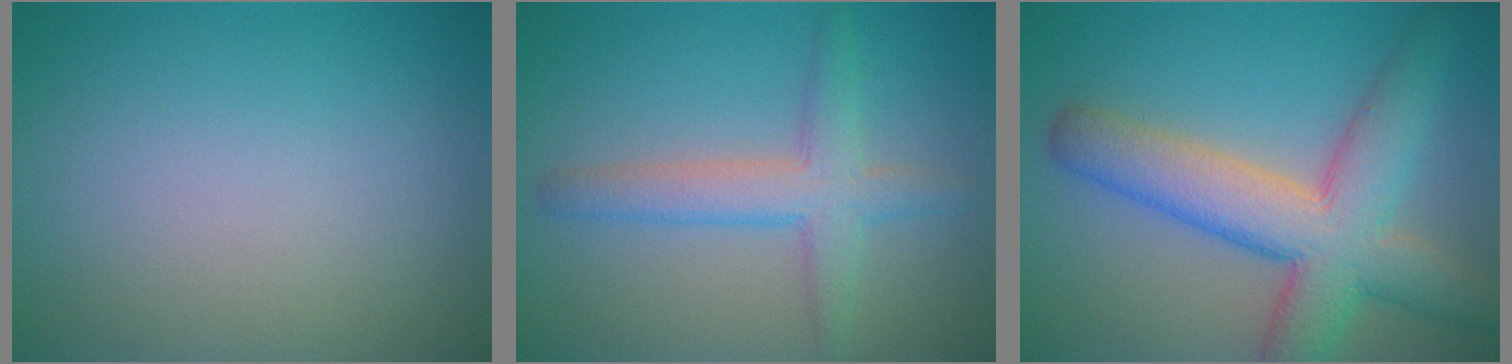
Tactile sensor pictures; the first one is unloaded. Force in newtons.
{"total": 3.8, "press": 3.8, "slide": 0.3}
{"total": 8.7, "press": 8.7, "slide": 0.3}